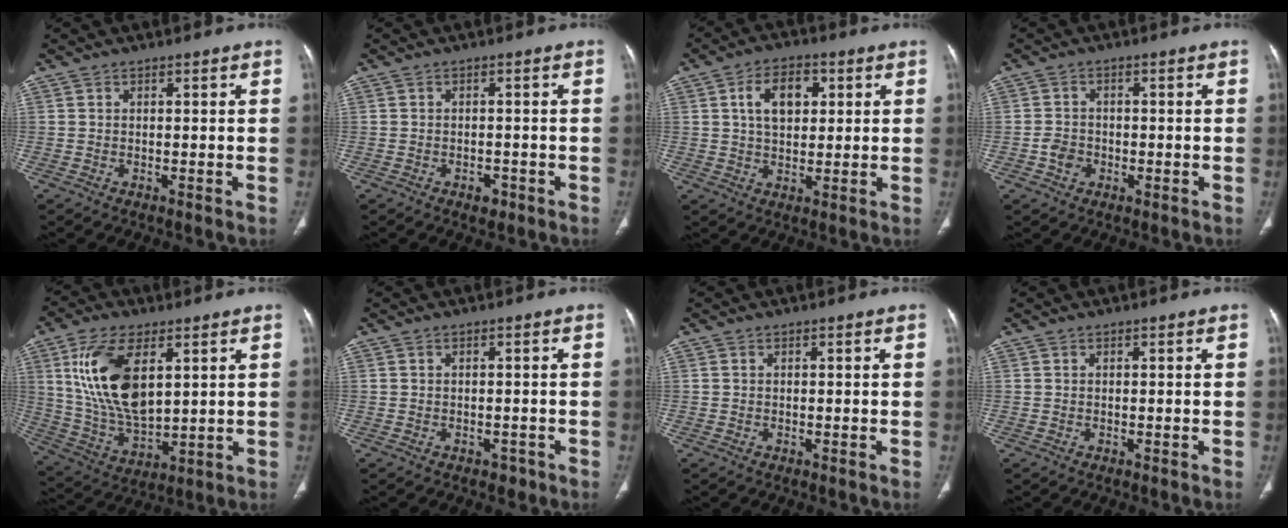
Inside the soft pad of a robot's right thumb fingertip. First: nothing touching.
{"total": 2.0, "force": [-1.2, 1.3, 1.0], "torque": [-0.006, 0.004, -0.014]}
{"total": 8.5, "force": [2.4, 5.4, 6.1], "torque": [-0.081, 0.001, 0.038]}
{"total": 3.2, "force": [-1.0, 2.7, 1.5], "torque": [-0.014, 0.010, -0.020]}
{"total": 16.9, "force": [5.4, 8.5, 13.6], "torque": [-0.253, -0.023, 0.113]}
{"total": 1.3, "force": [-0.8, 0.9, 0.4], "torque": [0.004, 0.002, -0.010]}
{"total": 0.0}
{"total": 0.0}